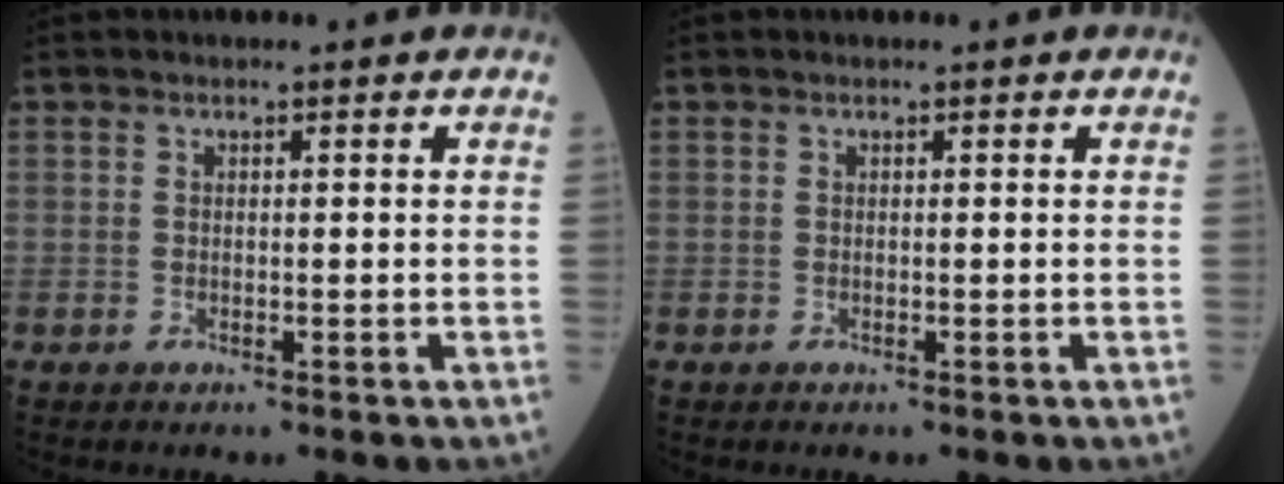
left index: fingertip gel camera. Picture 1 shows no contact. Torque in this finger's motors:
{"motor_torque": [0.11, 0.15, -0.02, 0.00]}